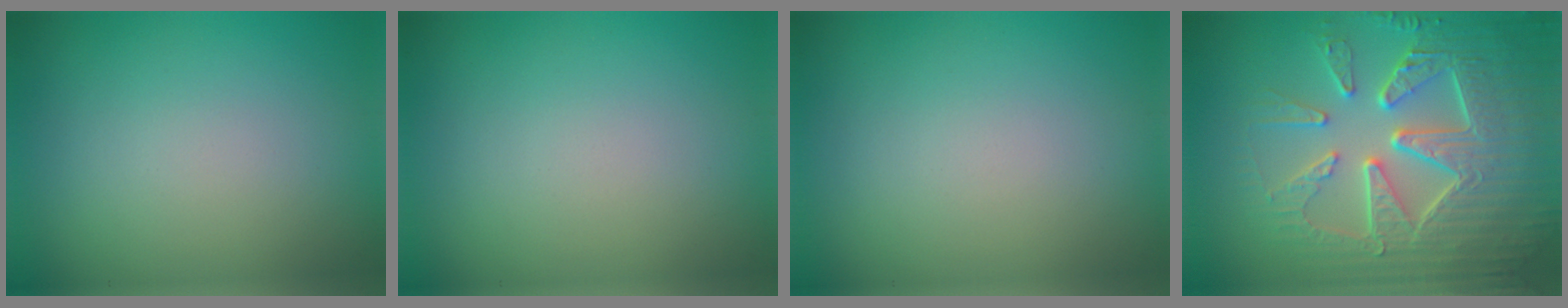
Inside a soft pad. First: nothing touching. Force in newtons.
{"total": 0.0}
{"total": 0.0}
{"total": 9.2, "press": 6.6, "slide": 6.4}